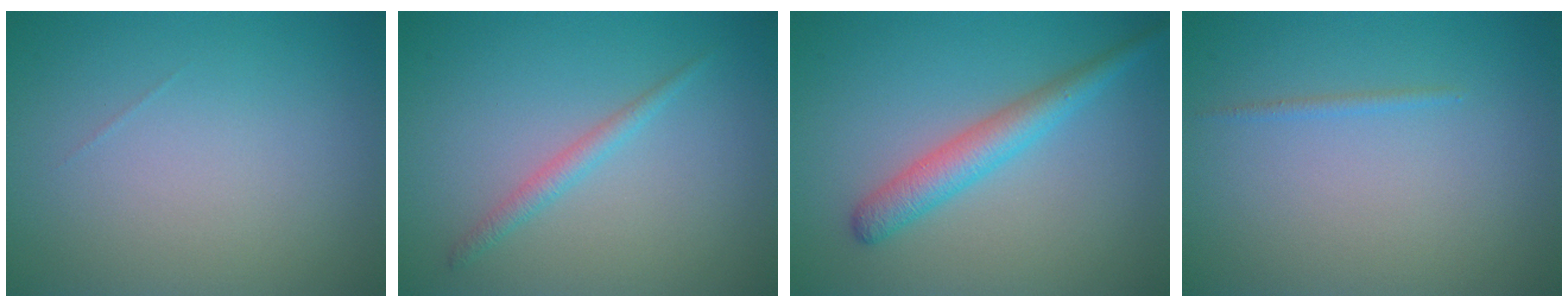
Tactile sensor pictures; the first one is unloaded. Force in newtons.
{"total": 1.4, "press": 1.4, "slide": 0.1}
{"total": 3.4, "press": 3.4, "slide": 0.1}
{"total": 0.6, "press": 0.6, "slide": 0.1}